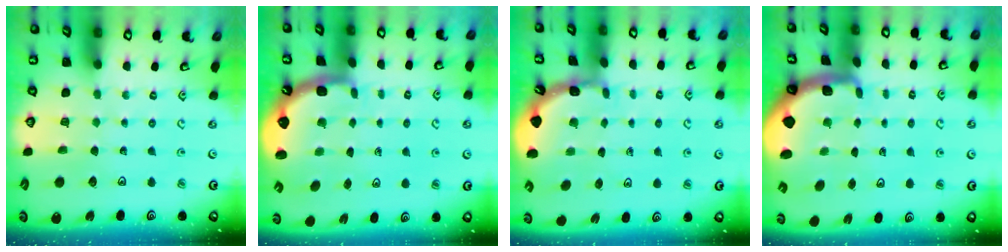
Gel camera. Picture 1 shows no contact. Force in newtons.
{"total": 2.7, "press": 1.5, "slide": 2.3}
{"total": 1.8, "press": 1.8, "slide": 0.1}
{"total": 1.9, "press": 1.9, "slide": 0.6}